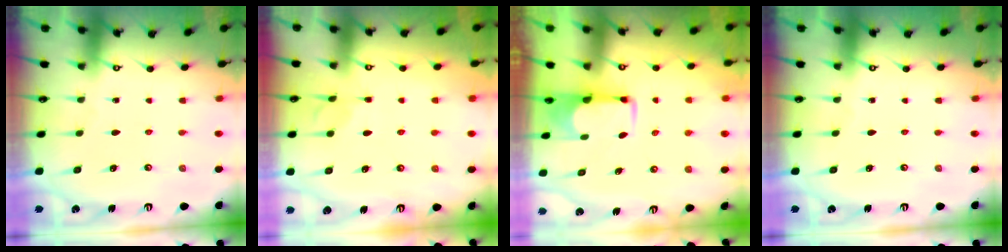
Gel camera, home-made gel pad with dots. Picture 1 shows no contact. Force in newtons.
{"total": 2.1, "press": 2.0, "slide": 0.8}
{"total": 1.6, "press": 1.5, "slide": 0.6}
{"total": 0.0}